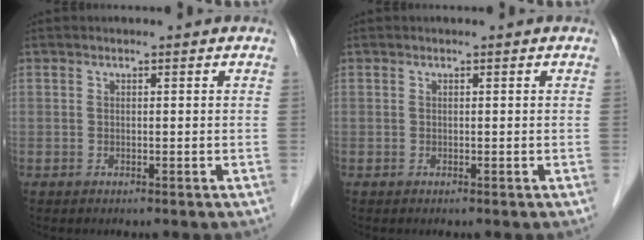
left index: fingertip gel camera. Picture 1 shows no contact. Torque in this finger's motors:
{"motor_torque": [0.00, 0.00, 0.00, 0.00]}